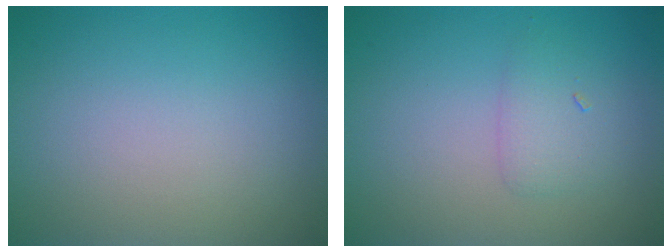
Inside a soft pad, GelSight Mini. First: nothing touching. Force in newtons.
{"total": 1.7, "press": 1.7, "slide": 0.1}